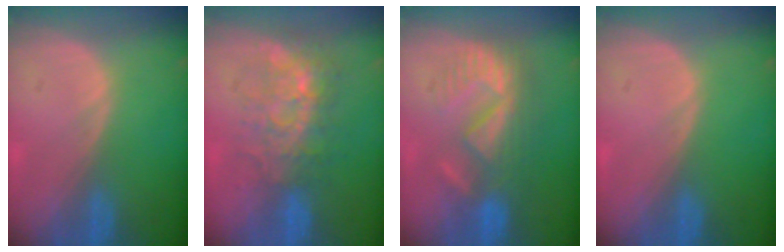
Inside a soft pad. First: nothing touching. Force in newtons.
{"total": 8.5, "press": 7.5, "slide": 4.1}
{"total": 8.8, "press": 8.2, "slide": 3.3}
{"total": 0.0}